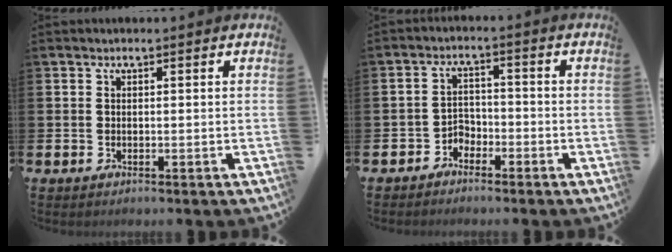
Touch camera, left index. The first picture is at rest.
{"total": 2.6, "force": [-2.3, 1.2, 0.1], "torque": [-0.014, 0.004, -0.052]}